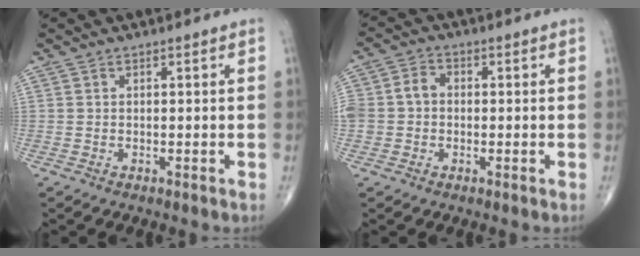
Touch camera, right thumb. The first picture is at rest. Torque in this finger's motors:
{"motor_torque": [0.04, 0.01, 0.41, 0.04, 0.03]}